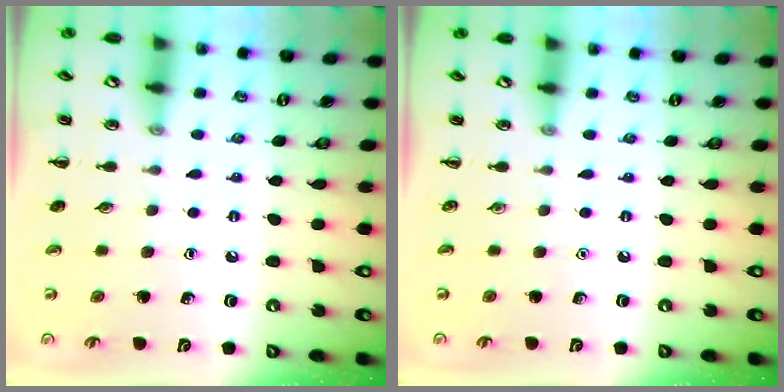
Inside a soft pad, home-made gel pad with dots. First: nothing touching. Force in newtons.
{"total": 0.0}